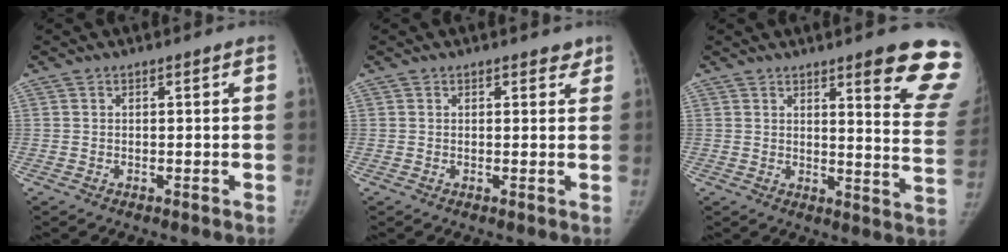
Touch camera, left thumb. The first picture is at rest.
{"total": 1.8, "force": [1.4, 1.0, 0.5], "torque": [0.014, -0.007, 0.013]}
{"total": 15.2, "force": [10.1, 2.2, 11.2], "torque": [-0.108, -0.064, 0.114]}